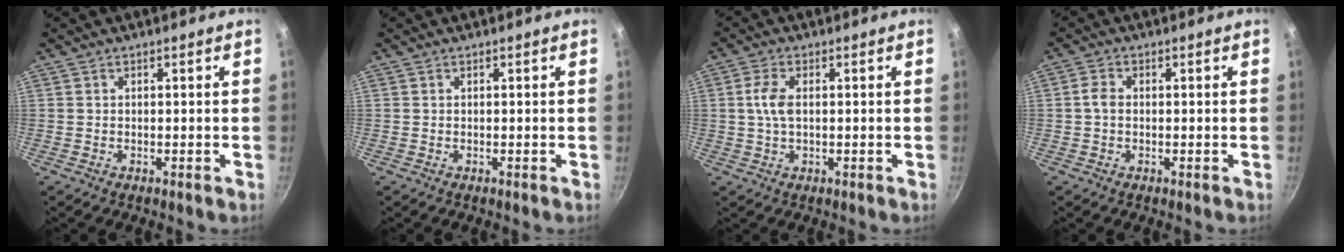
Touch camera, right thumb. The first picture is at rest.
{"total": 0.0}
{"total": 4.4, "force": [0.5, 2.3, 3.7], "torque": [-0.079, 0.007, 0.006]}
{"total": 2.5, "force": [0.0, 1.8, 1.7], "torque": [-0.034, 0.008, -0.006]}